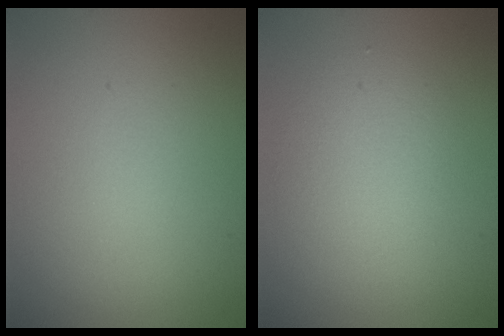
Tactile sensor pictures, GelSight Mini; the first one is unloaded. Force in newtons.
{"total": 2.7, "press": 2.7, "slide": 0.2}